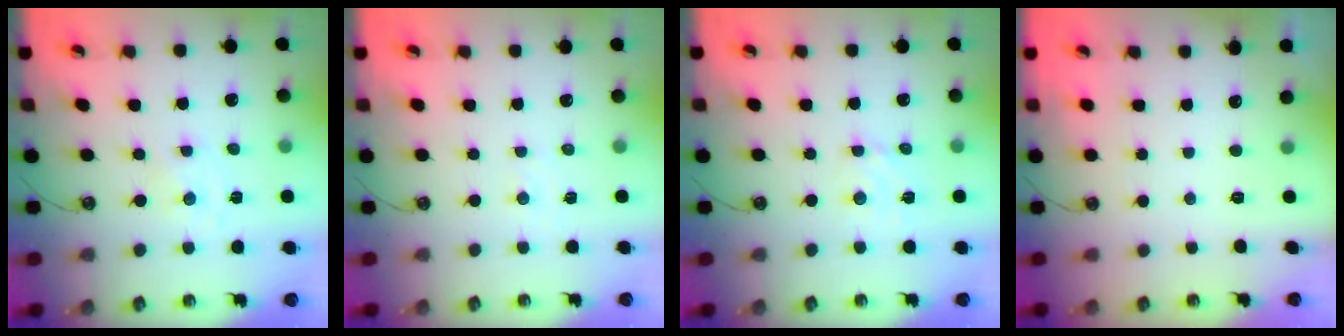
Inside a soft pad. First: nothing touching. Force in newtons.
{"total": 3.1, "press": 3.1, "slide": 0.5}
{"total": 2.8, "press": 2.8, "slide": 0.4}
{"total": 0.0}